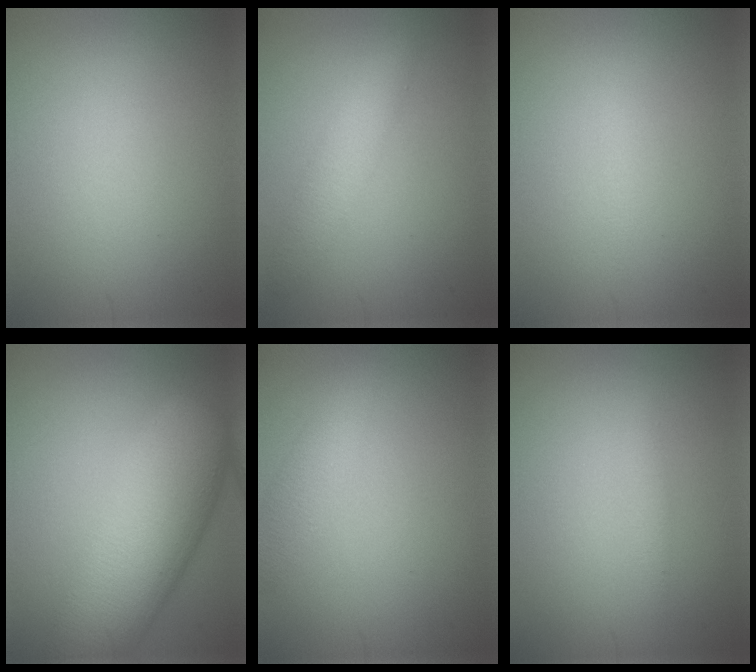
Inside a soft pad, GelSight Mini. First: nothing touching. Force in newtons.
{"total": 2.8, "press": 2.8, "slide": 0.0}
{"total": 0.6, "press": 0.6, "slide": 0.0}
{"total": 10.1, "press": 10.1, "slide": 0.4}
{"total": 2.7, "press": 2.7, "slide": 0.0}
{"total": 0.8, "press": 0.8, "slide": 0.1}